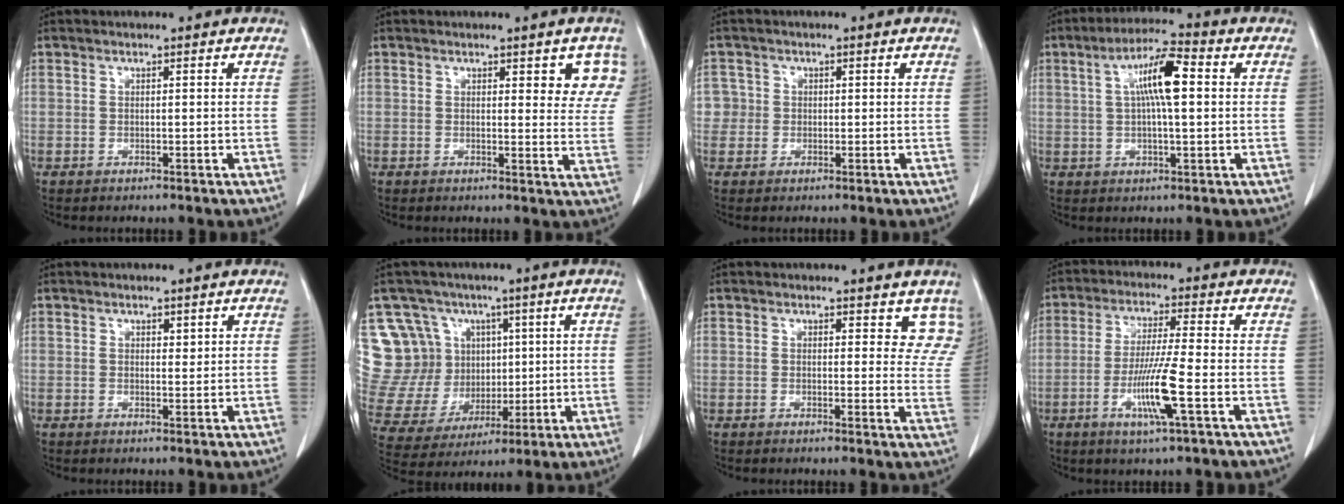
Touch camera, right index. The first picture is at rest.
{"total": 6.1, "force": [3.2, 2.1, 4.7], "torque": [-0.039, -0.007, 0.027]}
{"total": 2.7, "force": [0.1, 2.7, -0.3], "torque": [0.020, 0.010, 0.002]}
{"total": 8.9, "force": [1.8, 1.5, 8.6], "torque": [-0.157, 0.019, 0.027]}
{"total": 0.9, "force": [0.6, 0.4, 0.5], "torque": [-0.005, -0.005, 0.008]}
{"total": 18.5, "force": [6.3, 15.9, 7.1], "torque": [-0.182, 0.072, 0.152]}
{"total": 6.4, "force": [5.2, 3.0, 2.0], "torque": [0.007, -0.014, 0.039]}
{"total": 8.6, "force": [-2.8, -0.5, 8.1], "torque": [-0.159, -0.014, -0.053]}